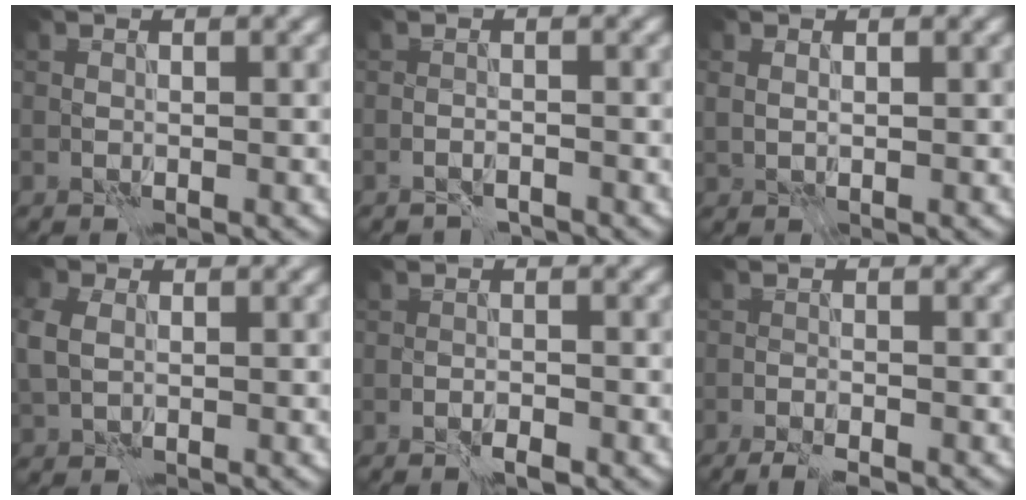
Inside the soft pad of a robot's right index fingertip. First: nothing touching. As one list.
[{"total": 1.4, "force": [-1.4, 0.2, 0.0], "torque": [0.004, 0.003, -0.027]}, {"total": 0.8, "force": [0.6, 0.6, 0.3], "torque": [-0.005, 0.000, 0.014]}, {"total": 3.4, "force": [0.4, 2.7, 2.0], "torque": [-0.063, 0.000, 0.013]}, {"total": 1.3, "force": [-1.1, 0.3, 0.5], "torque": [-0.006, 0.001, -0.020]}, {"total": 2.1, "force": [-1.9, 0.1, 0.9], "torque": [-0.023, -0.003, -0.034]}]